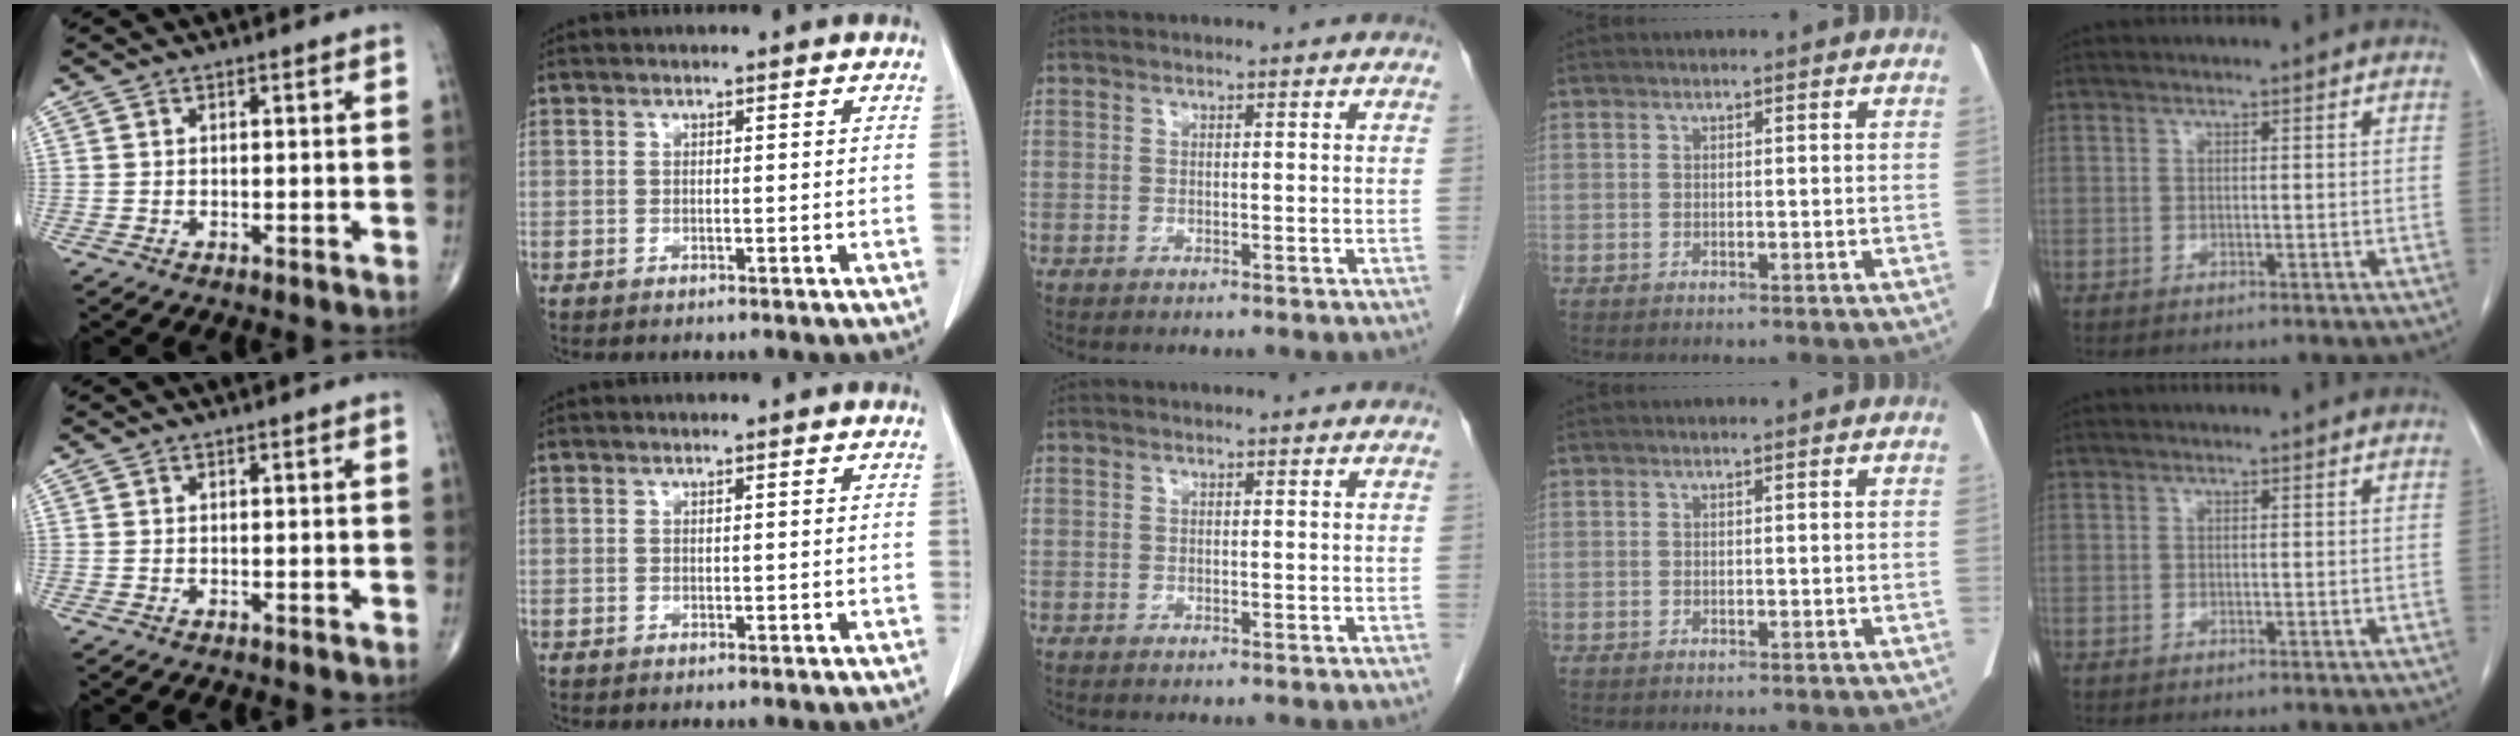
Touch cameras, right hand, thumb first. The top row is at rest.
{}